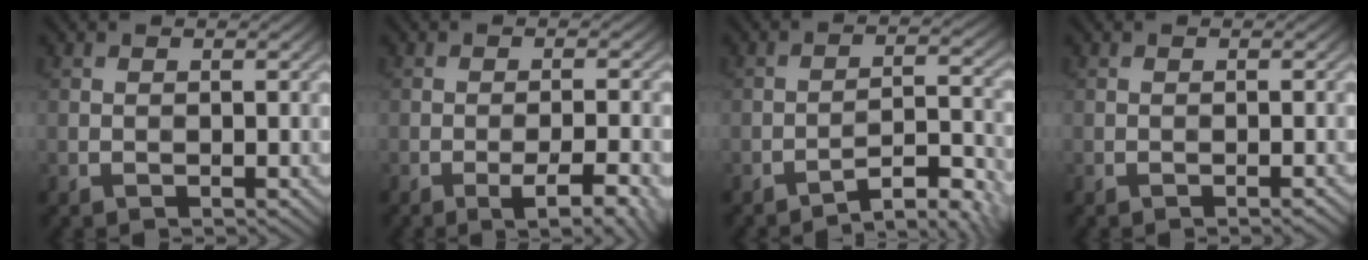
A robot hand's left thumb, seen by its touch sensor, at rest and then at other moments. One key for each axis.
{"total": 6.0, "fx": -3.1, "fy": 1.3, "fz": 5.0, "tx": -0.075, "ty": 0.005, "tz": -0.038}
{"total": 5.9, "fx": -4.7, "fy": 1.1, "fz": 3.4, "tx": -0.047, "ty": 0.014, "tz": -0.076}
{"total": 0.6, "fx": -0.5, "fy": 0.0, "fz": 0.4, "tx": -0.006, "ty": 0.002, "tz": -0.009}